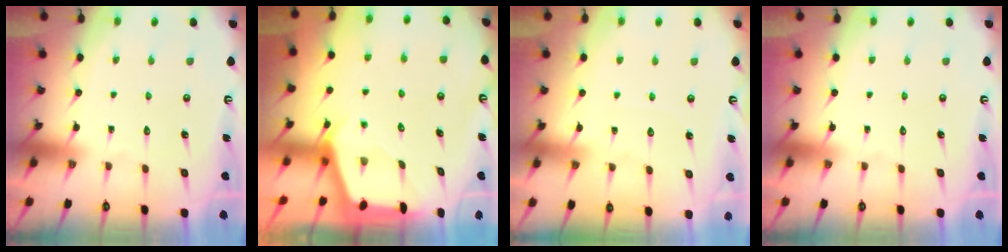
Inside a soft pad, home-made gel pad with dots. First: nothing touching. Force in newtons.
{"total": 2.0, "press": 2.0, "slide": 0.3}
{"total": 2.7, "press": 2.6, "slide": 0.3}
{"total": 0.0}